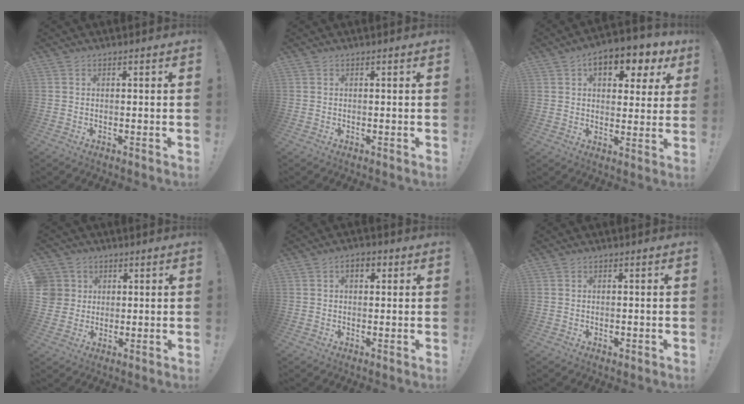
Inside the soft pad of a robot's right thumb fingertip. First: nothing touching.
{"total": 0.0}
{"total": 10.5, "force": [5.2, 5.5, 7.2], "torque": [-0.099, -0.026, 0.087]}
{"total": 6.7, "force": [2.0, 6.3, 1.1], "torque": [-0.033, -0.009, 0.042]}
{"total": 3.4, "force": [0.9, 2.1, 2.6], "torque": [-0.045, 0.007, 0.013]}
{"total": 0.5, "force": [-0.1, 0.5, 0.2], "torque": [-0.005, 0.003, -0.002]}